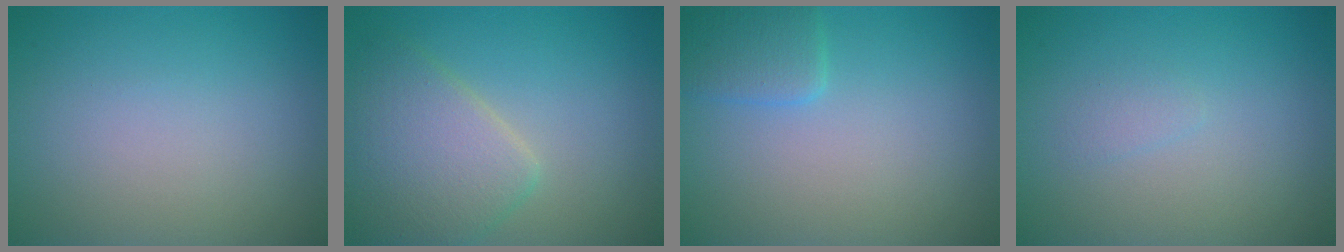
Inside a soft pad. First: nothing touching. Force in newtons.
{"total": 6.2, "press": 6.2, "slide": 0.1}
{"total": 2.1, "press": 2.1, "slide": 0.1}
{"total": 0.7, "press": 0.7, "slide": 0.0}